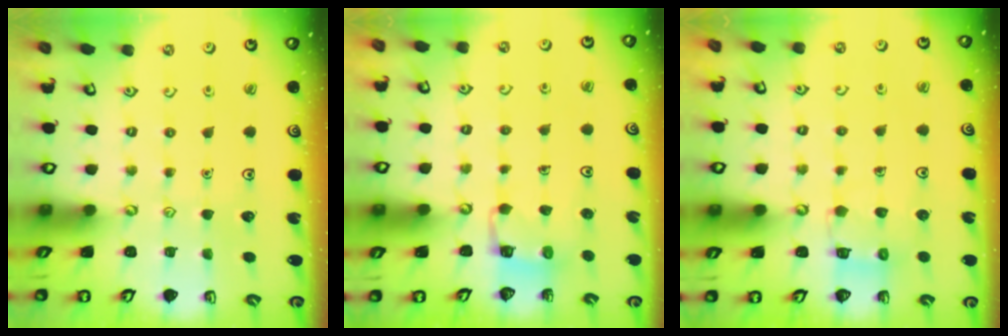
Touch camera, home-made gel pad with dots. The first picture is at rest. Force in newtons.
{"total": 2.8, "press": 2.8, "slide": 0.2}
{"total": 6.3, "press": 6.3, "slide": 0.6}